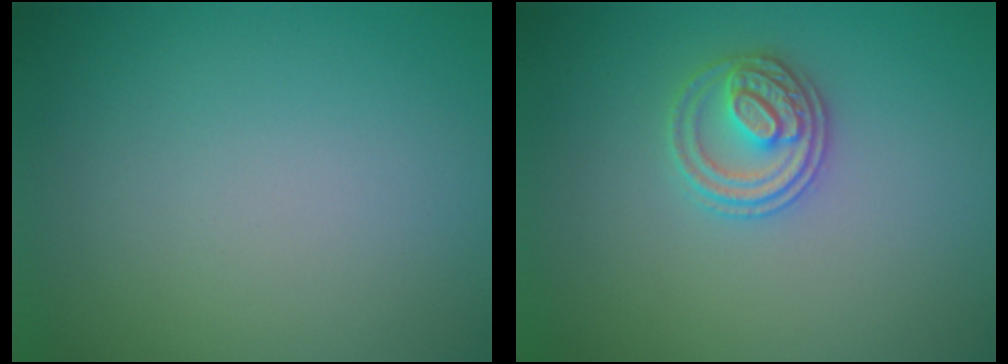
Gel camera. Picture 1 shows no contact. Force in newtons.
{"total": 2.7, "press": 2.6, "slide": 0.5}